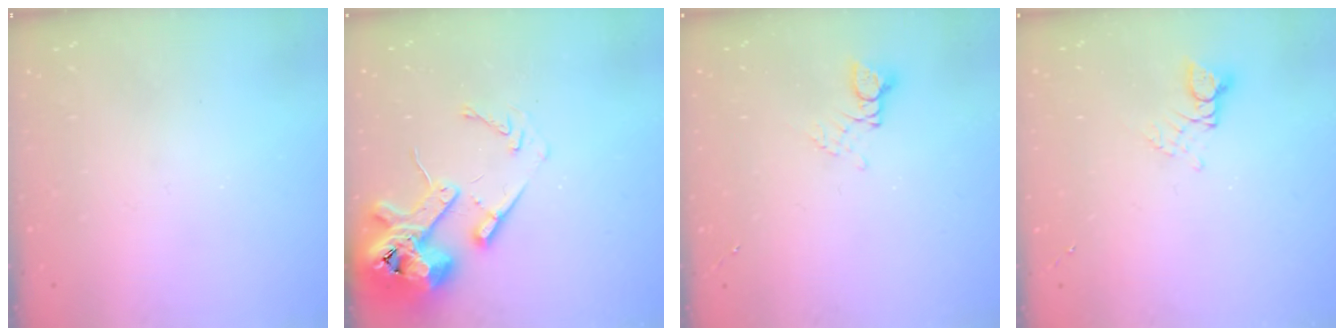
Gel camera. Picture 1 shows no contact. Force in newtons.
{"total": 15.3, "press": 15.2, "slide": 1.9}
{"total": 3.2, "press": 3.2, "slide": 0.4}
{"total": 2.9, "press": 2.9, "slide": 0.4}